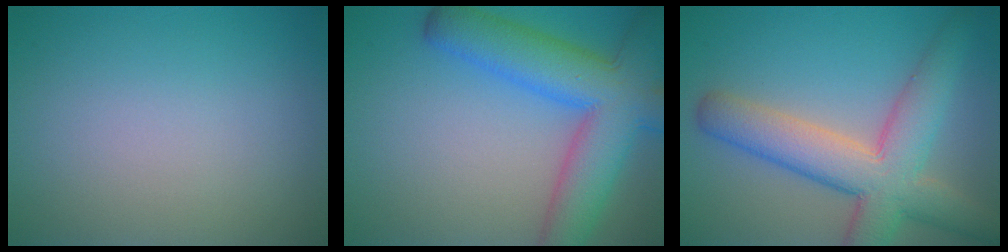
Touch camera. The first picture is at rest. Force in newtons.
{"total": 9.6, "press": 9.6, "slide": 0.4}
{"total": 8.1, "press": 8.1, "slide": 0.6}